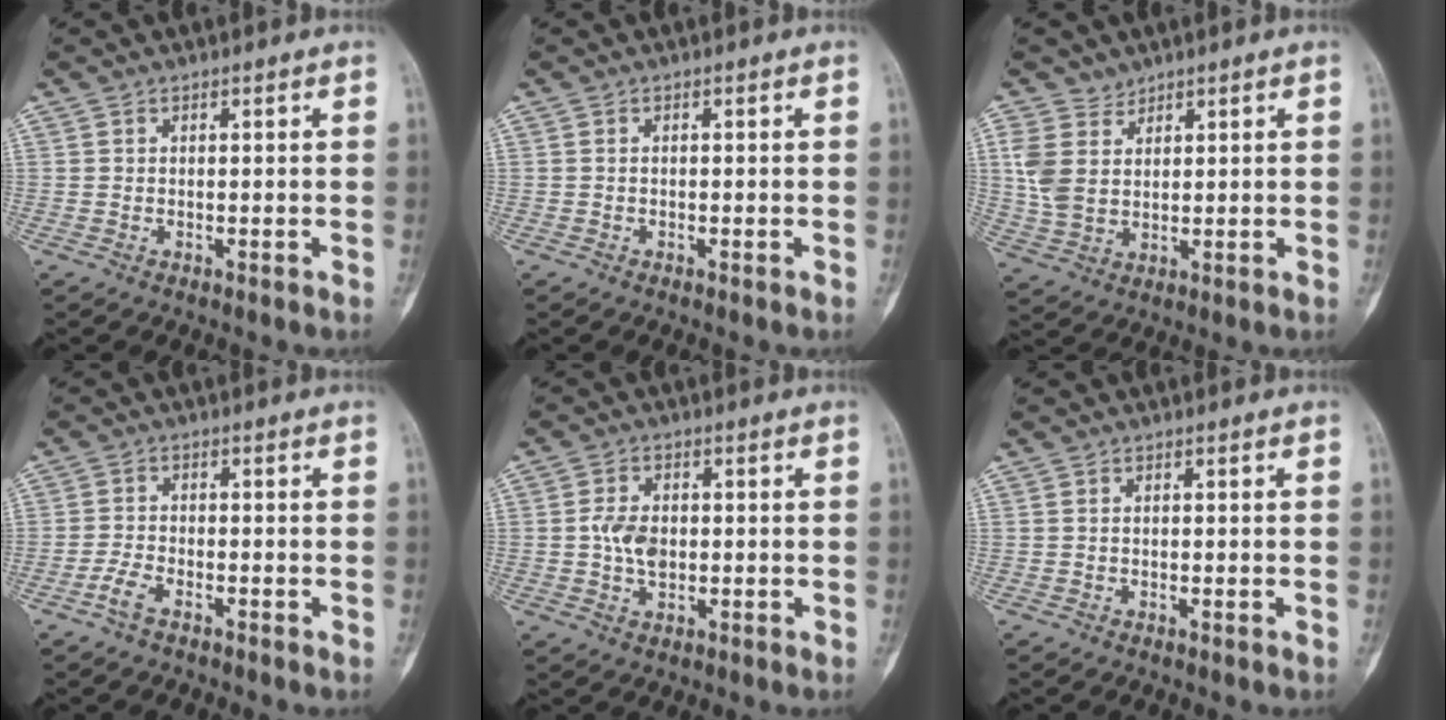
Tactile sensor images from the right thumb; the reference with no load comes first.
{"total": 0.0}
{"total": 6.3, "force": [3.5, 4.6, 2.7], "torque": [-0.046, -0.020, 0.082]}
{"total": 3.3, "force": [-2.2, 1.4, 2.0], "torque": [-0.048, 0.012, -0.045]}
{"total": 5.4, "force": [-0.4, 3.6, 4.0], "torque": [-0.069, 0.003, -0.008]}
{"total": 0.0}